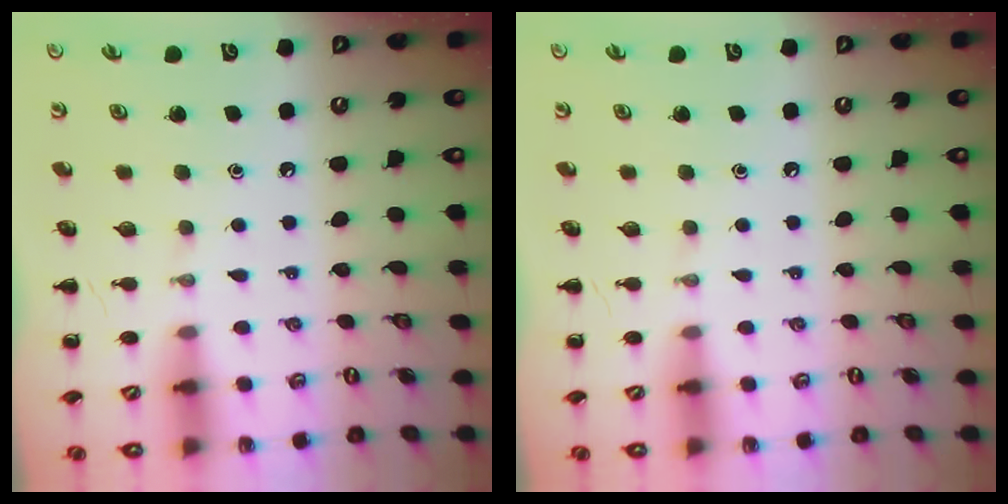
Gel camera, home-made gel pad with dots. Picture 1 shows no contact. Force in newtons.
{"total": 0.0}